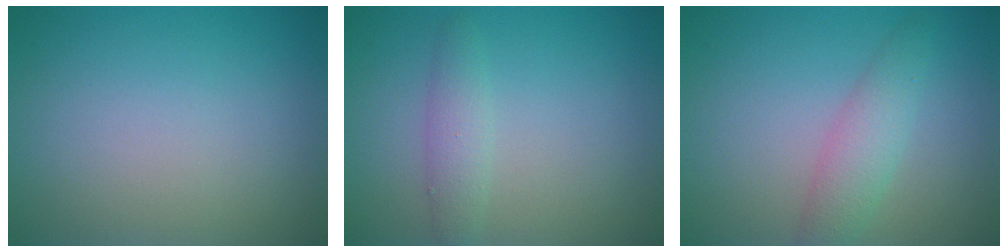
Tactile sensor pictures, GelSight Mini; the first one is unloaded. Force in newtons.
{"total": 1.9, "press": 1.9, "slide": 0.1}
{"total": 2.9, "press": 2.9, "slide": 0.0}